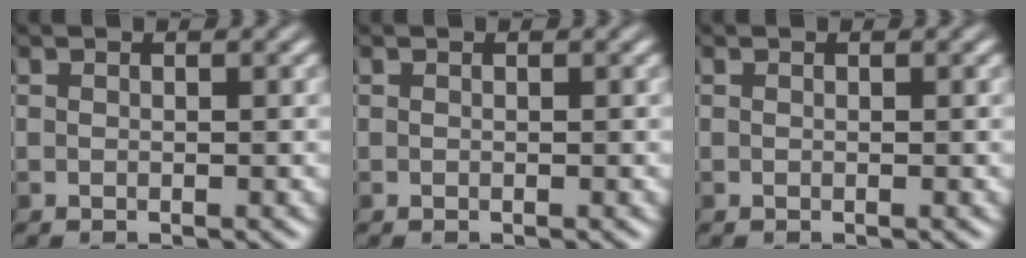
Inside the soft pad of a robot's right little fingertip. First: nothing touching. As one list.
[{"total": 0.0}, {"total": 0.0}]